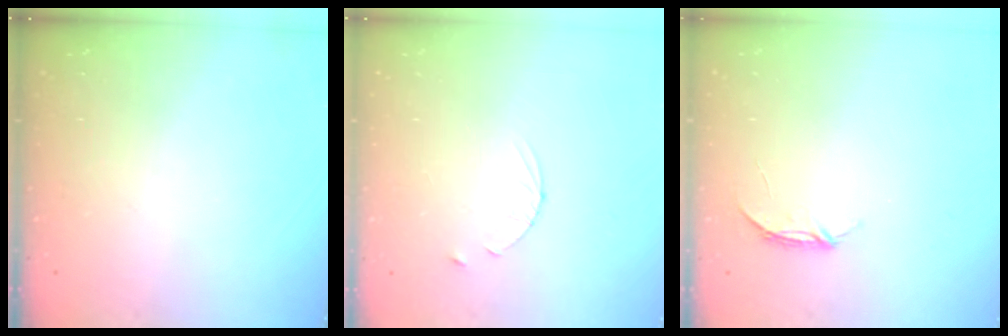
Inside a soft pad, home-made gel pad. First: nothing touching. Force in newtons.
{"total": 3.0, "press": 2.9, "slide": 0.4}
{"total": 3.8, "press": 3.8, "slide": 0.5}